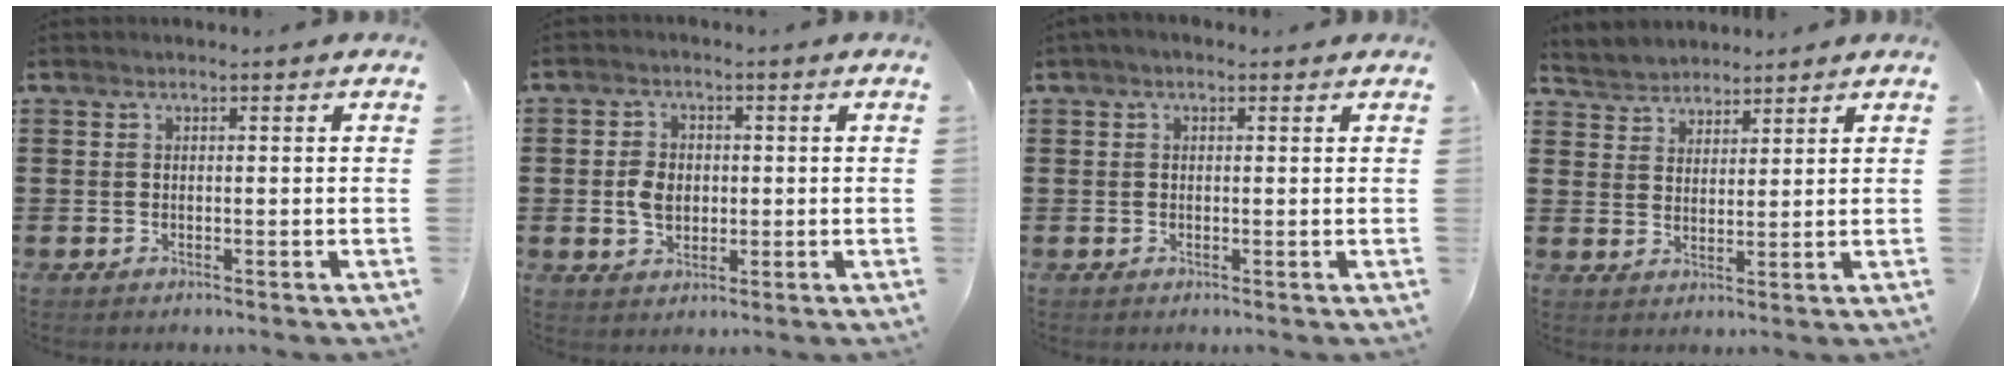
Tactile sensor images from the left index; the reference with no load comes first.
{"total": 4.4, "force": [-0.2, 3.2, 3.0], "torque": [-0.070, 0.007, -0.008]}
{"total": 1.0, "force": [0.1, 0.6, 0.7], "torque": [-0.014, 0.007, 0.001]}
{"total": 3.3, "force": [3.1, 1.0, -0.7], "torque": [-0.003, -0.005, 0.058]}